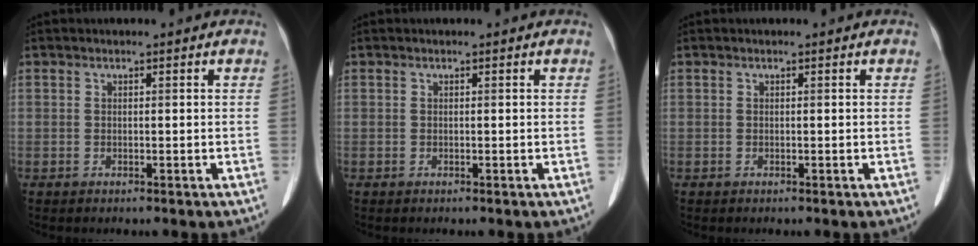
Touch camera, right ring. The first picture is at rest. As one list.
[{"total": 0.0}, {"total": 0.0}]